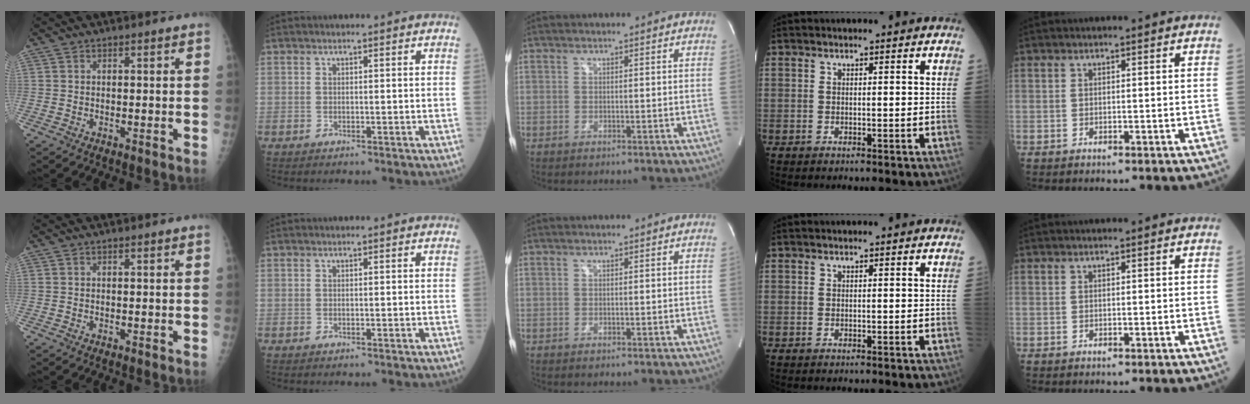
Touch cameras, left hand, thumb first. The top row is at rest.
{}